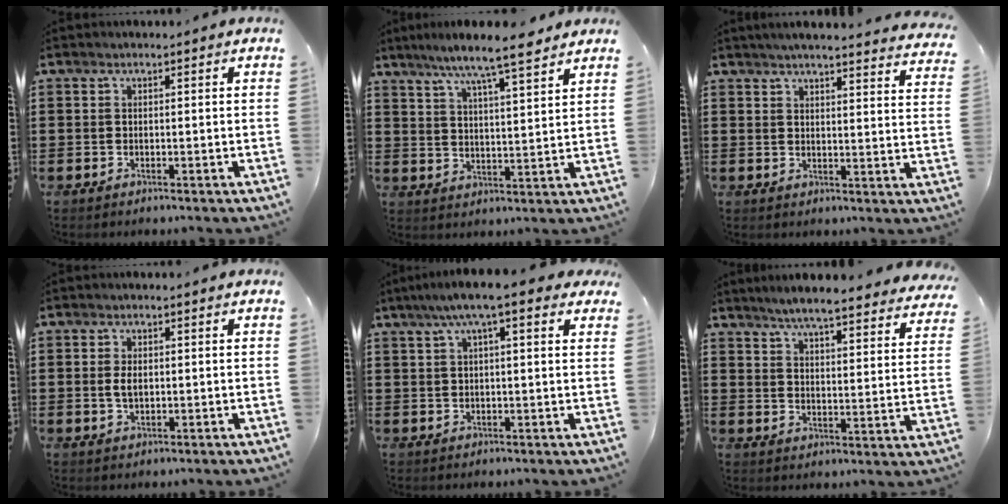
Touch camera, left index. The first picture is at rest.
{"total": 8.0, "force": [6.6, 0.4, 4.4], "torque": [-0.105, -0.024, 0.114]}
{"total": 3.8, "force": [3.7, -0.2, 0.8], "torque": [-0.029, -0.017, 0.066]}
{"total": 2.3, "force": [0.1, 1.2, 1.9], "torque": [-0.048, 0.001, -0.002]}
{"total": 7.0, "force": [4.2, 1.2, 5.5], "torque": [-0.108, 0.005, 0.071]}
{"total": 5.3, "force": [4.9, -0.1, 1.9], "torque": [-0.059, -0.028, 0.083]}